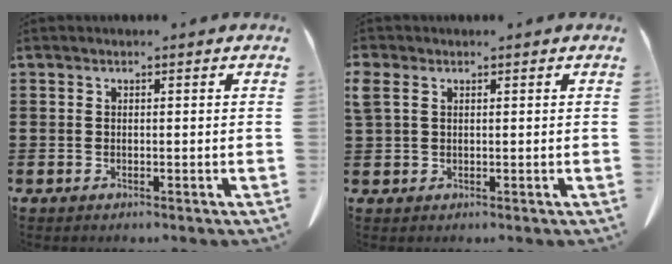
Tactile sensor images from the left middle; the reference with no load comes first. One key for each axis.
{"total": 1.6, "fx": 0.7, "fy": 1.1, "fz": 1.0, "tx": -0.033, "ty": 0.001, "tz": 0.011}